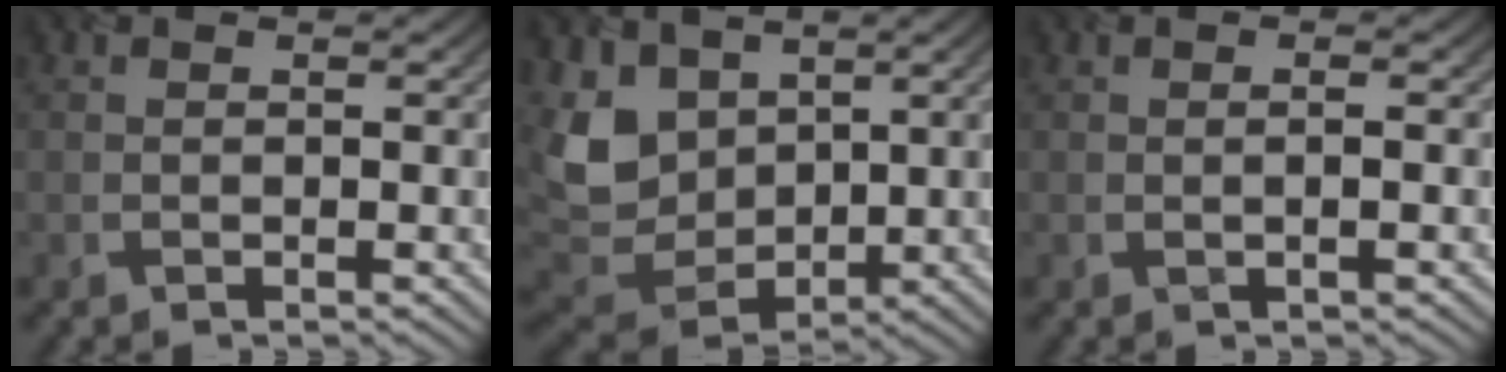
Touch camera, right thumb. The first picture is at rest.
{"total": 10.3, "force": [3.5, 7.7, 6.0], "torque": [-0.178, -0.011, 0.075]}
{"total": 1.3, "force": [0.0, 0.1, 1.3], "torque": [-0.026, 0.001, -0.002]}